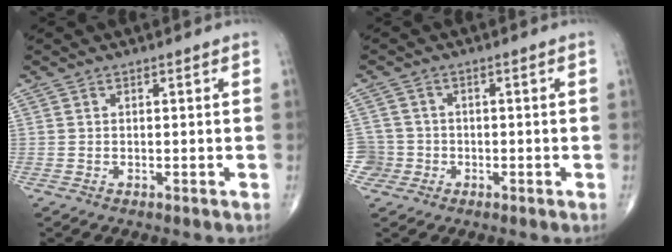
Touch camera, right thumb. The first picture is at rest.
{"total": 3.7, "force": [-1.2, 3.5, -0.5], "torque": [0.027, 0.016, -0.026]}